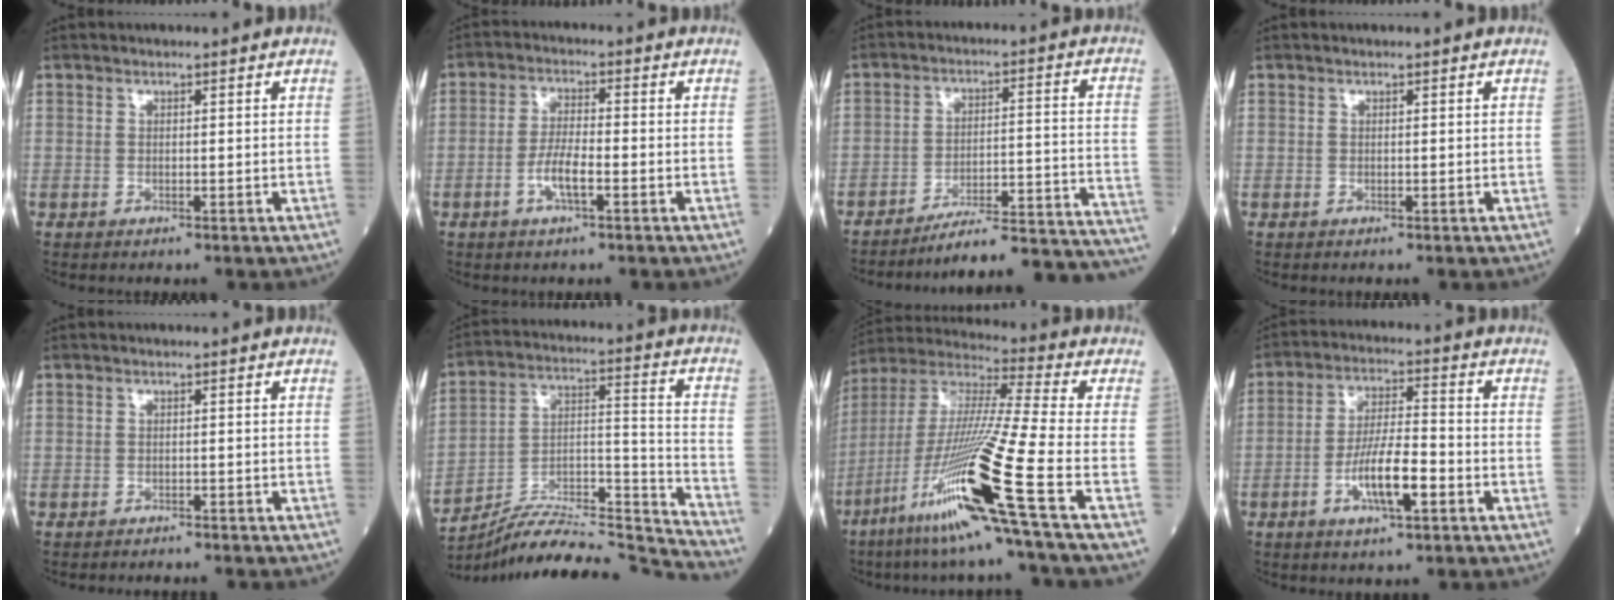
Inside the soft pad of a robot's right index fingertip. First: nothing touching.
{"total": 4.9, "force": [-1.9, 1.1, 4.4], "torque": [-0.087, 0.003, -0.036]}
{"total": 20.5, "force": [-19.6, -0.5, 6.2], "torque": [-0.027, 0.018, -0.264]}
{"total": 0.0}
{"total": 3.4, "force": [-3.3, 0.5, 0.9], "torque": [-0.015, -0.004, -0.040]}
{"total": 22.5, "force": [-21.8, 0.4, 5.5], "torque": [-0.092, 0.031, -0.344]}
{"total": 22.2, "force": [-9.9, -1.7, 19.8], "torque": [-0.405, -0.041, -0.195]}
{"total": 8.6, "force": [-3.3, 1.7, 7.7], "torque": [-0.145, 0.003, -0.058]}